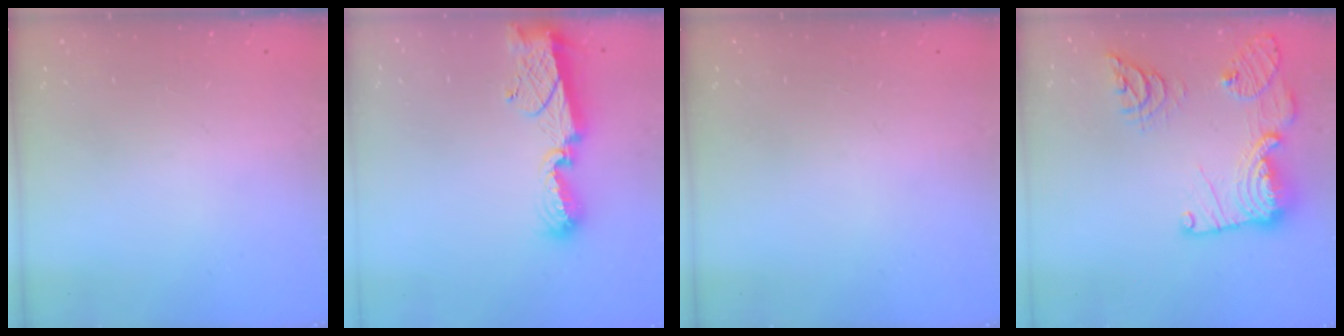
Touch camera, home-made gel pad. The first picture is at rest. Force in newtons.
{"total": 11.4, "press": 11.4, "slide": 0.8}
{"total": 0.0}
{"total": 22.8, "press": 22.7, "slide": 2.3}